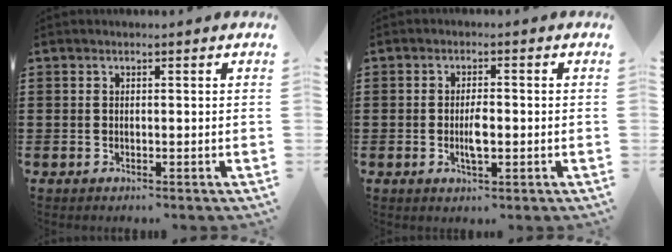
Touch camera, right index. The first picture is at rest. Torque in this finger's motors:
{"motor_torque": [2.14, 0.00, 0.12, 0.09]}